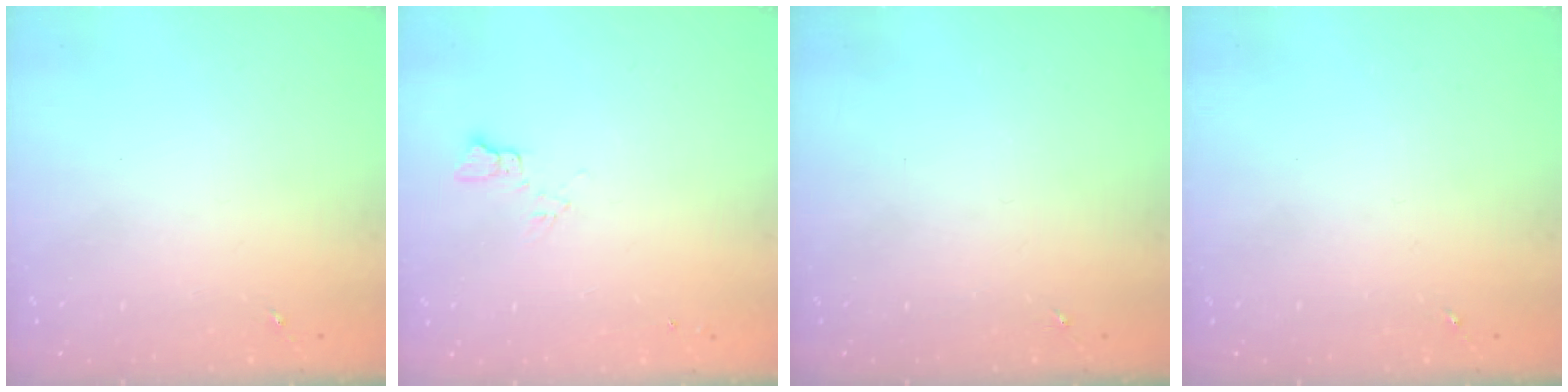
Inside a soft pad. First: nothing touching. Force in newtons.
{"total": 5.3, "press": 5.3, "slide": 0.4}
{"total": 0.0}
{"total": 0.0}